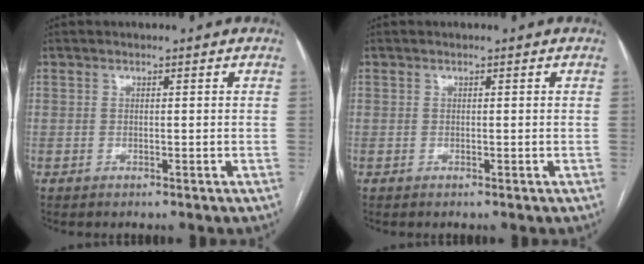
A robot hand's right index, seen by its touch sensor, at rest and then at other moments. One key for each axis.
{"total": 0.0}